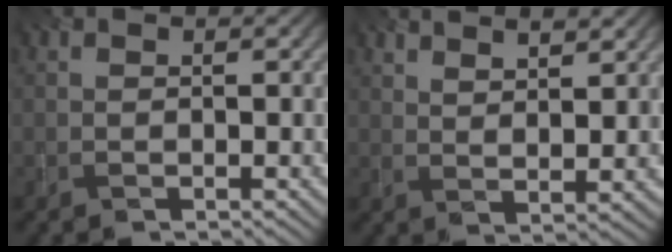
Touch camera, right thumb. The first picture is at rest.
{"total": 4.9, "force": [3.7, 1.0, 3.1], "torque": [-0.046, -0.013, 0.071]}